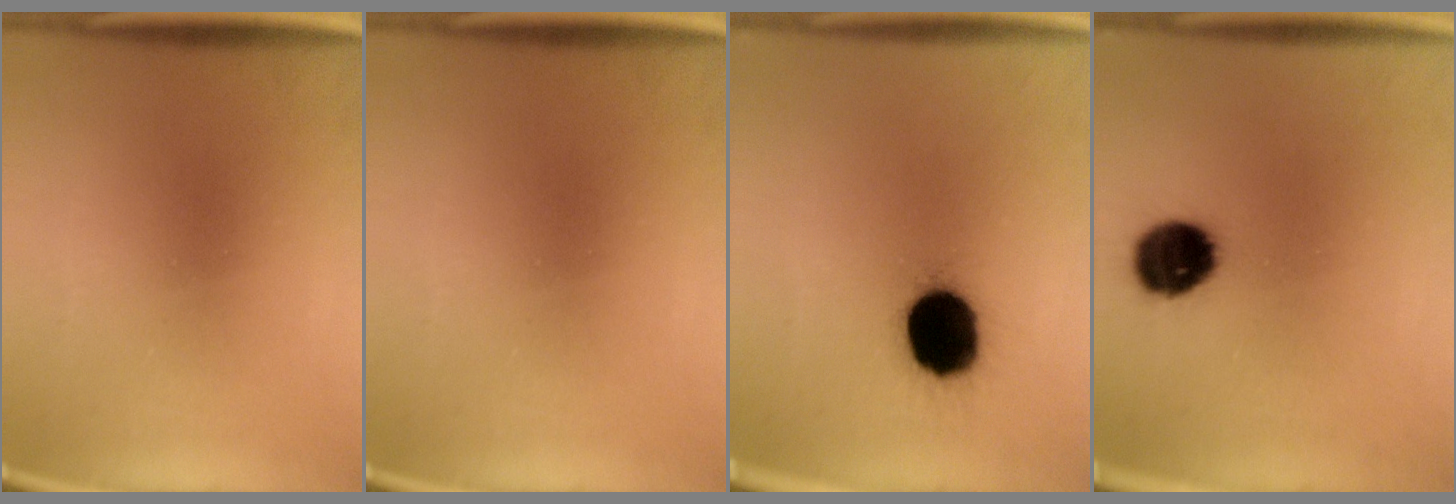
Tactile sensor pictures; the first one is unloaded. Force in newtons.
{"total": 0.0}
{"total": 16.8}
{"total": 10.2}